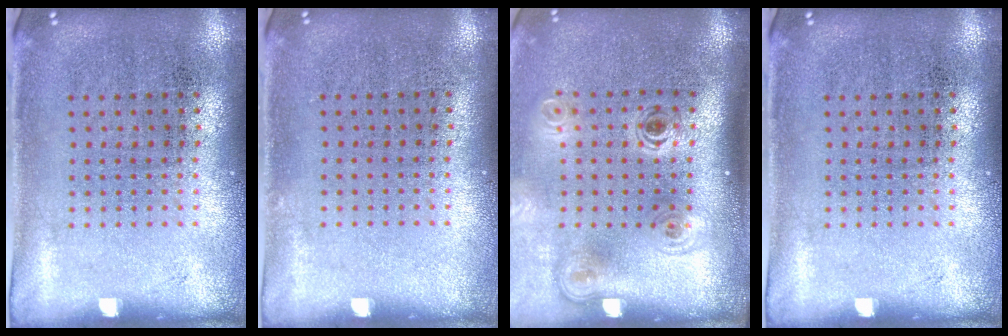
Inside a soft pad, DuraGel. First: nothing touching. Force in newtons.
{"total": 0.0}
{"total": 2.1, "press": 1.4, "slide": 1.5}
{"total": 0.0}